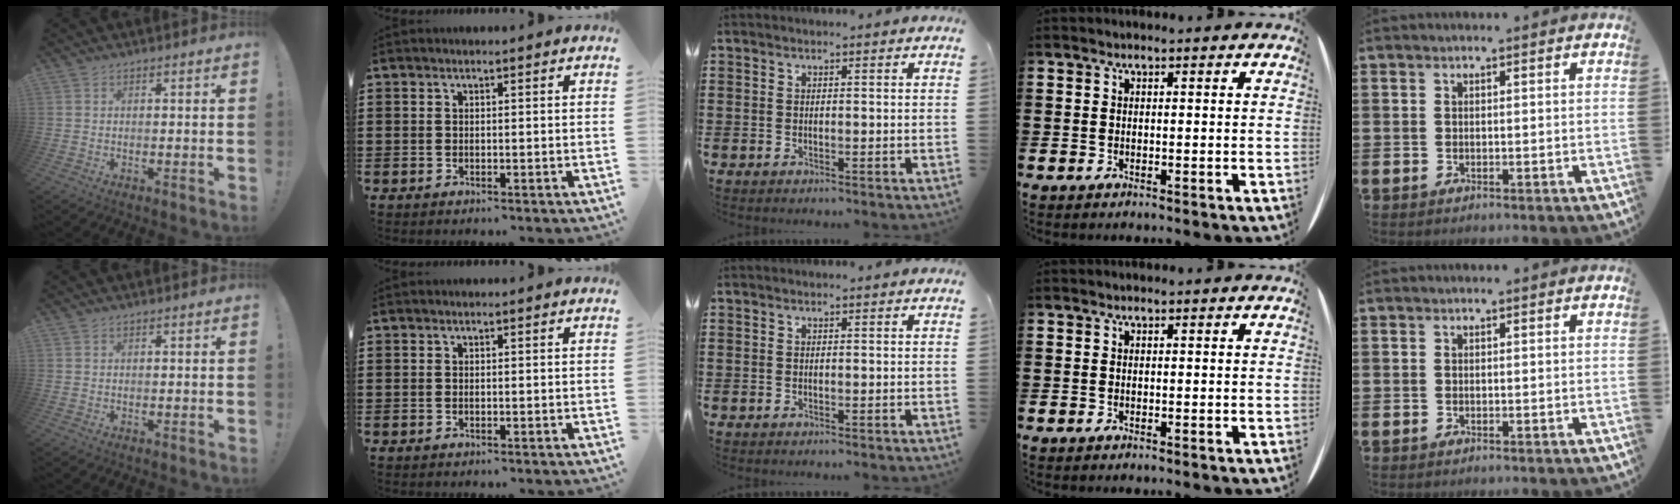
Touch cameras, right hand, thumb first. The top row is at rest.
{}